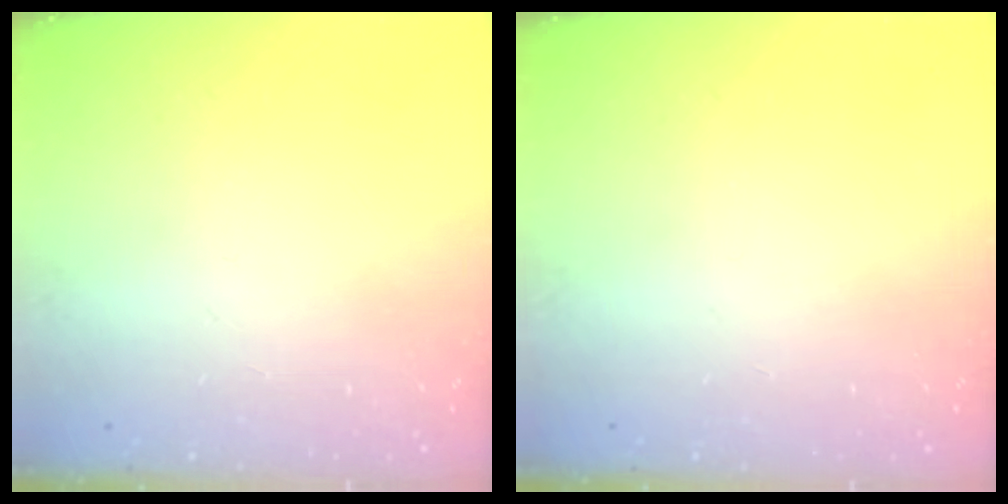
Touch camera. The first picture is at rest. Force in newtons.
{"total": 0.0}